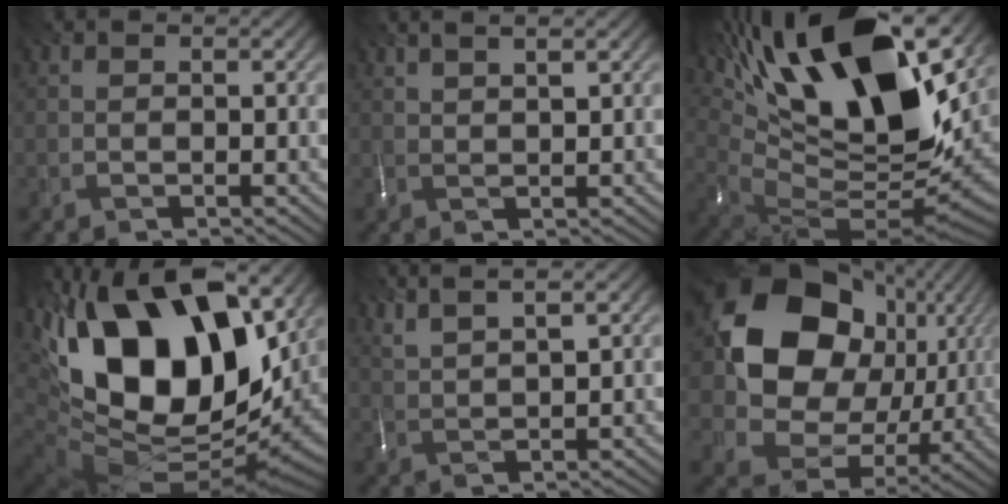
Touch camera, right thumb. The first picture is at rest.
{"total": 2.6, "force": [1.7, 0.2, 1.9], "torque": [-0.033, 0.005, 0.031]}
{"total": 19.2, "force": [7.8, 7.6, 15.9], "torque": [-0.283, 0.021, 0.141]}
{"total": 21.4, "force": [5.2, 13.1, 16.1], "torque": [-0.348, -0.006, 0.108]}
{"total": 5.2, "force": [3.9, 0.7, 3.3], "torque": [-0.059, 0.012, 0.063]}
{"total": 17.2, "force": [3.1, 13.6, 10.1], "torque": [-0.205, 0.001, 0.060]}